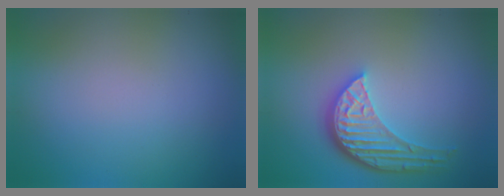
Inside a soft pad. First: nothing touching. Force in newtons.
{"total": 5.2, "press": 3.9, "slide": 3.5}